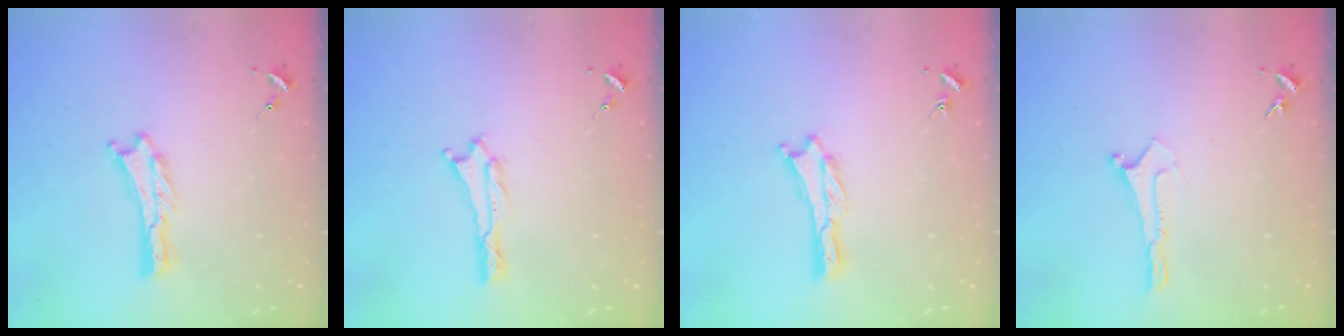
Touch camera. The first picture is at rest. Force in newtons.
{"total": 0.0}
{"total": 0.0}
{"total": 0.0}